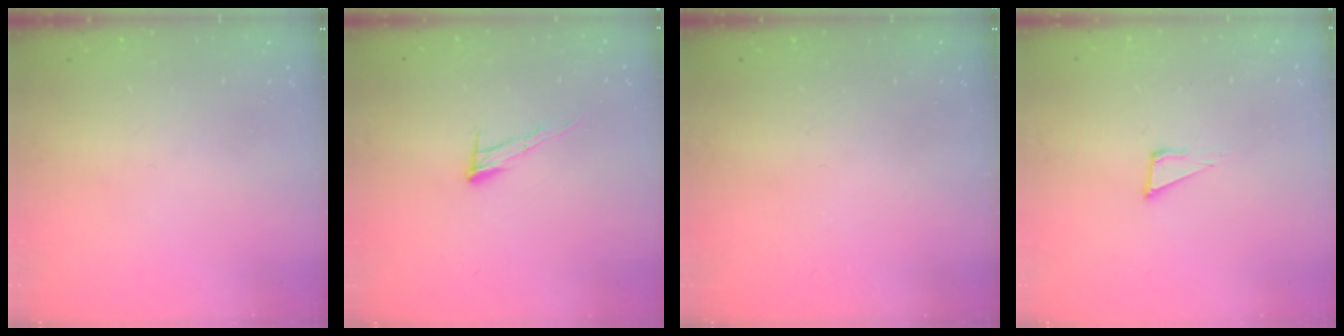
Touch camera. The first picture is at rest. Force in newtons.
{"total": 8.4, "press": 8.4, "slide": 0.4}
{"total": 0.0}
{"total": 4.4, "press": 4.3, "slide": 0.8}